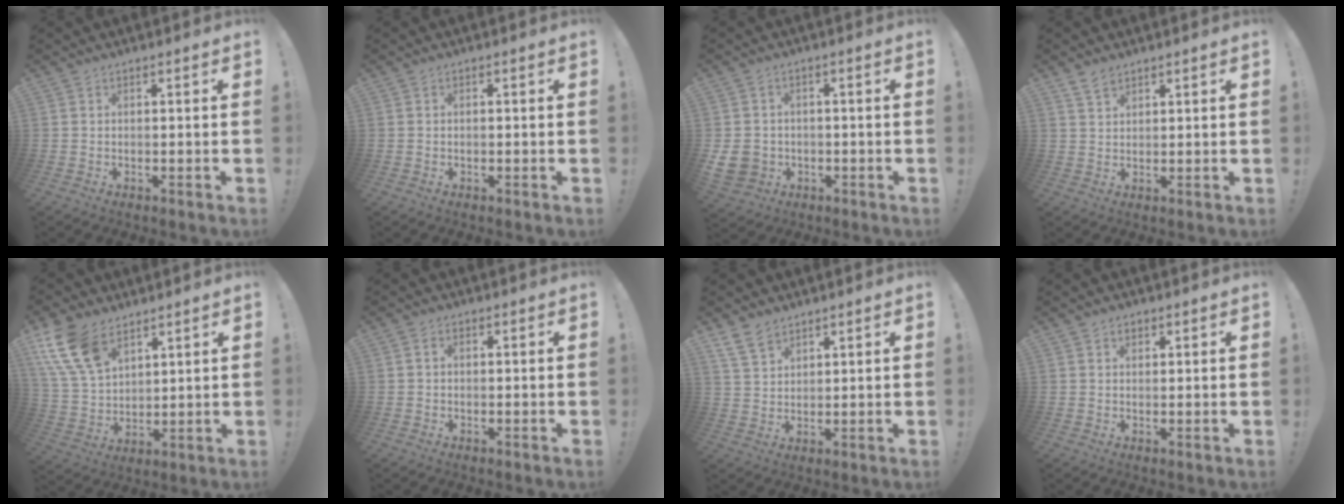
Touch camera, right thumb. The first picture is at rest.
{"total": 0.0}
{"total": 7.2, "force": [-1.3, 6.2, 3.3], "torque": [-0.070, 0.005, -0.022]}
{"total": 3.8, "force": [2.8, 2.0, 1.6], "torque": [-0.028, -0.011, 0.053]}
{"total": 14.9, "force": [8.7, 8.6, 8.4], "torque": [-0.173, -0.039, 0.168]}
{"total": 1.2, "force": [-0.2, 0.8, 0.8], "torque": [-0.020, 0.007, -0.003]}
{"total": 6.8, "force": [5.1, 3.6, 2.7], "torque": [-0.061, -0.017, 0.101]}
{"total": 1.6, "force": [0.9, 1.1, 0.6], "torque": [0.001, -0.004, 0.015]}